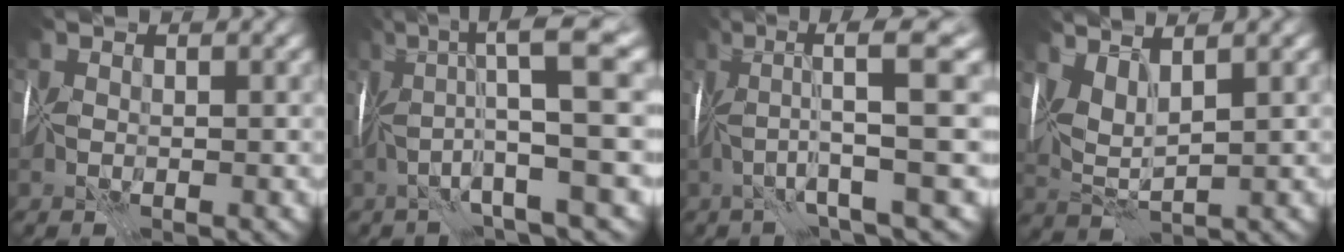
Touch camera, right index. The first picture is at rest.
{"total": 8.2, "force": [1.8, 0.5, 8.0], "torque": [-0.110, 0.024, 0.027]}
{"total": 7.5, "force": [1.4, 0.2, 7.3], "torque": [-0.105, 0.017, 0.027]}
{"total": 3.0, "force": [1.9, 0.6, 2.2], "torque": [-0.055, -0.001, 0.045]}